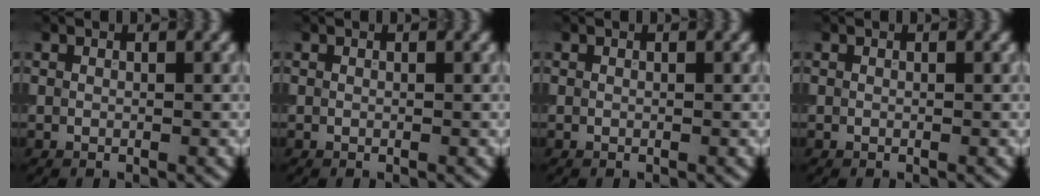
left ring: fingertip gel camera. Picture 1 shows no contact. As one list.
[{"total": 0.0}, {"total": 0.0}, {"total": 0.0}]